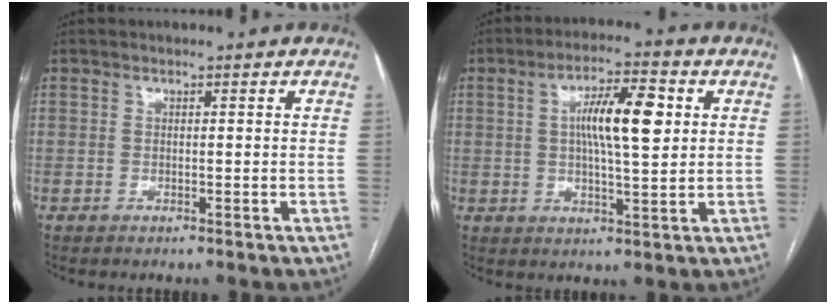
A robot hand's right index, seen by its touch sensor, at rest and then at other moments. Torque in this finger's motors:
{"motor_torque": [0.94, 0.64, 0.32, 0.10]}